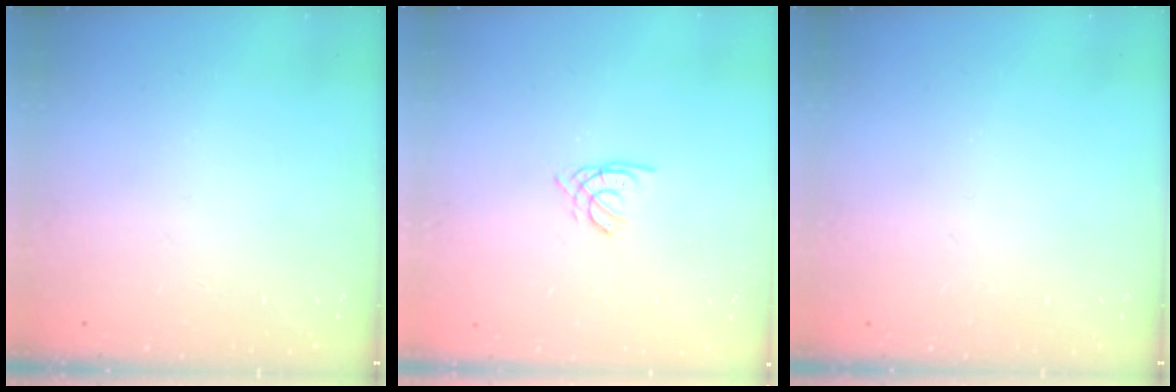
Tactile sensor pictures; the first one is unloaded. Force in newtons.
{"total": 1.6, "press": 1.5, "slide": 0.4}
{"total": 0.0}